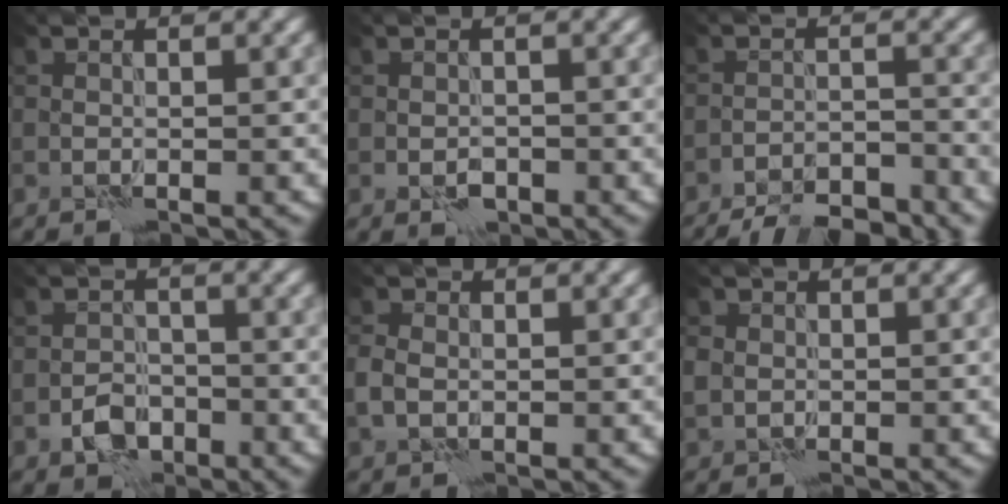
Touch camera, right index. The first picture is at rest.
{"total": 1.6, "force": [-0.8, 1.0, 1.0], "torque": [-0.019, -0.001, -0.015]}
{"total": 8.7, "force": [-8.0, 1.9, 2.8], "torque": [-0.040, -0.007, -0.122]}
{"total": 2.9, "force": [-1.7, 1.9, 1.4], "torque": [-0.020, 0.004, -0.035]}
{"total": 1.9, "force": [-0.5, 1.4, 1.2], "torque": [-0.028, 0.000, -0.014]}
{"total": 2.0, "force": [0.0, 1.9, 0.6], "torque": [-0.016, 0.000, -0.004]}